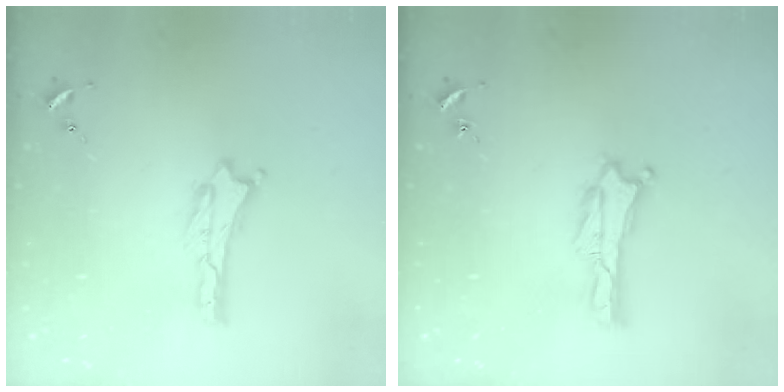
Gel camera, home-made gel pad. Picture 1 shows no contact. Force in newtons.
{"total": 0.0}